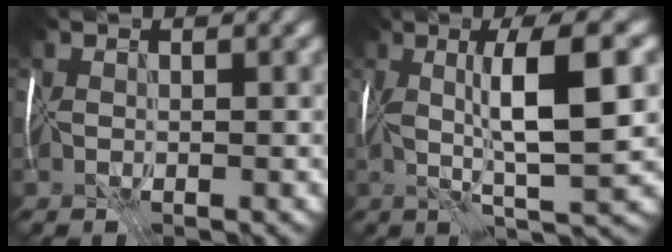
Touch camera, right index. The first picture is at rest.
{"total": 9.0, "force": [1.2, 1.7, 8.7], "torque": [-0.142, 0.009, 0.021]}